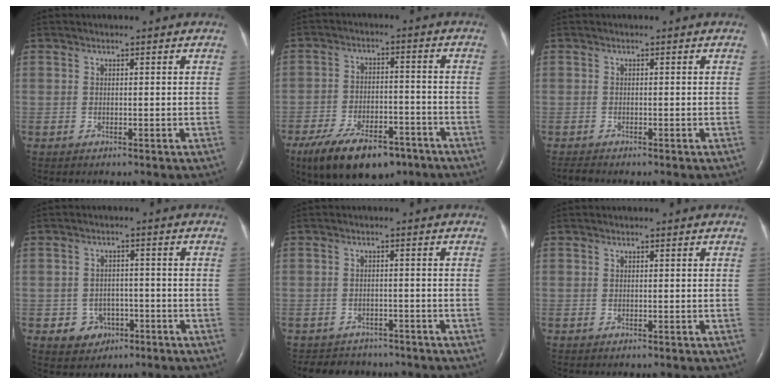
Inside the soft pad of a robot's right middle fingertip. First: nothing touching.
{"total": 14.0, "force": [-9.7, 5.8, 8.2], "torque": [-0.144, -0.007, -0.155]}
{"total": 0.9, "force": [-0.9, 0.0, 0.2], "torque": [-0.013, -0.006, -0.016]}
{"total": 4.2, "force": [-1.8, 3.6, 0.9], "torque": [-0.010, 0.010, -0.016]}
{"total": 5.7, "force": [-5.0, 2.6, 0.4], "torque": [-0.008, 0.002, -0.067]}
{"total": 0.0}